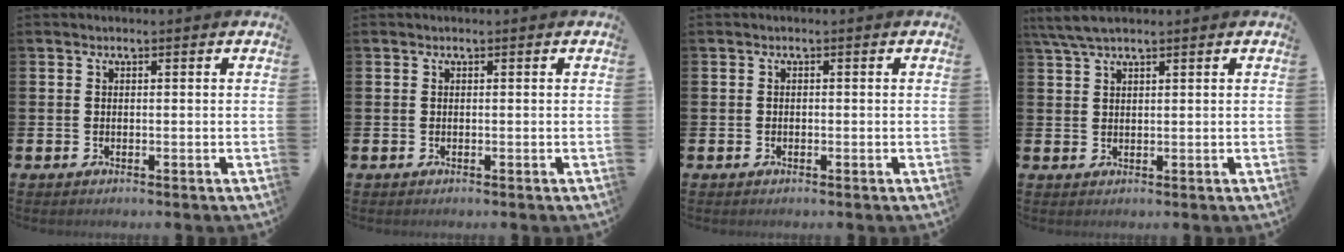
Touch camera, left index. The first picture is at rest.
{"total": 0.0}
{"total": 0.6, "force": [-0.3, 0.4, 0.2], "torque": [-0.012, 0.007, -0.007]}
{"total": 3.7, "force": [2.9, 0.8, 2.2], "torque": [-0.052, 0.002, 0.055]}